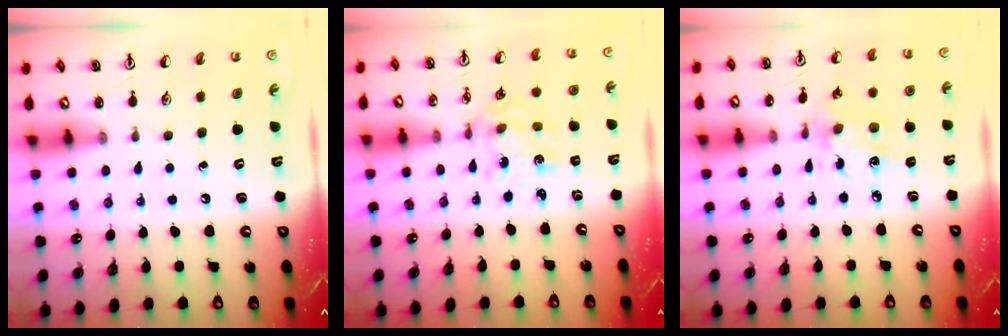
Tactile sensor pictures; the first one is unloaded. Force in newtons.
{"total": 2.6, "press": 2.4, "slide": 0.9}
{"total": 5.8, "press": 5.6, "slide": 1.6}